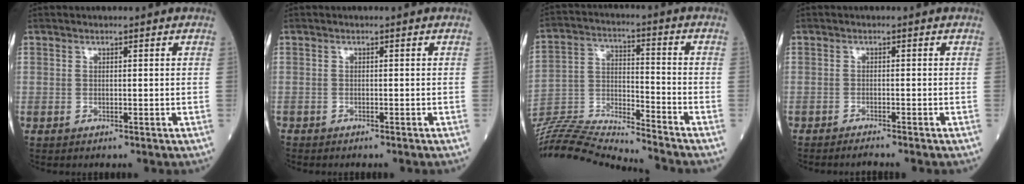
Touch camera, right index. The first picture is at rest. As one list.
[{"total": 1.2, "force": [-1.2, 0.2, 0.3], "torque": [-0.005, -0.001, -0.019]}, {"total": 17.5, "force": [-16.9, -1.2, 4.3], "torque": [-0.081, 0.010, -0.294]}, {"total": 2.0, "force": [-1.8, -0.3, 0.6], "torque": [-0.012, -0.002, -0.028]}]